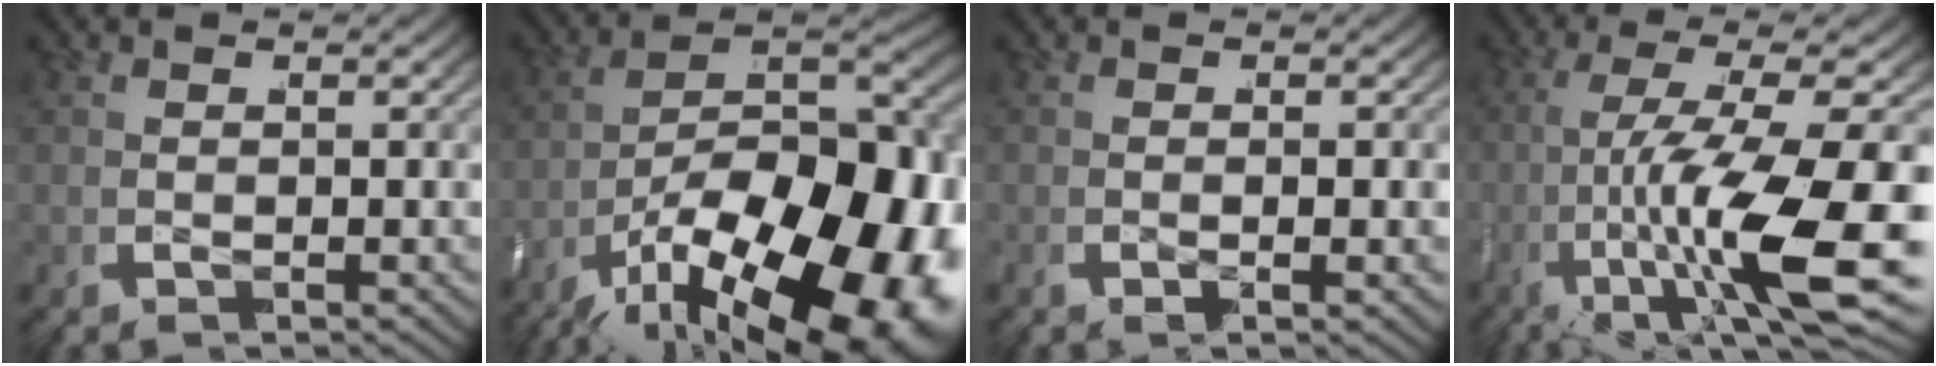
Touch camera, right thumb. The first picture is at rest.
{"total": 25.3, "force": [-5.8, 16.0, 18.8], "torque": [-0.312, -0.076, -0.059]}
{"total": 1.1, "force": [-0.4, 0.4, 0.9], "torque": [-0.021, -0.004, -0.009]}
{"total": 14.0, "force": [-2.3, 6.1, 12.3], "torque": [-0.239, -0.035, -0.013]}